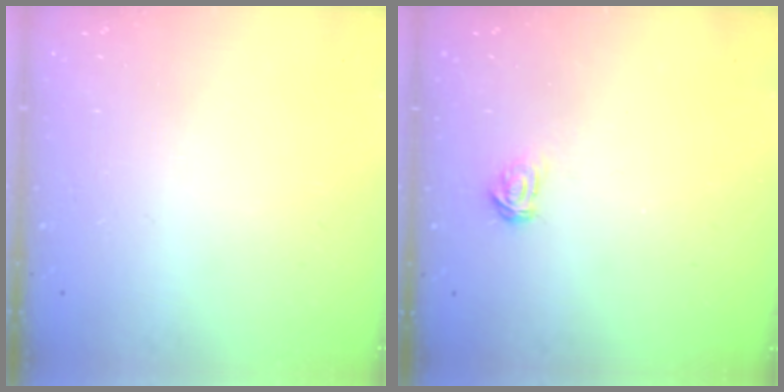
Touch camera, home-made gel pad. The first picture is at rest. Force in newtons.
{"total": 2.3, "press": 2.3, "slide": 0.3}